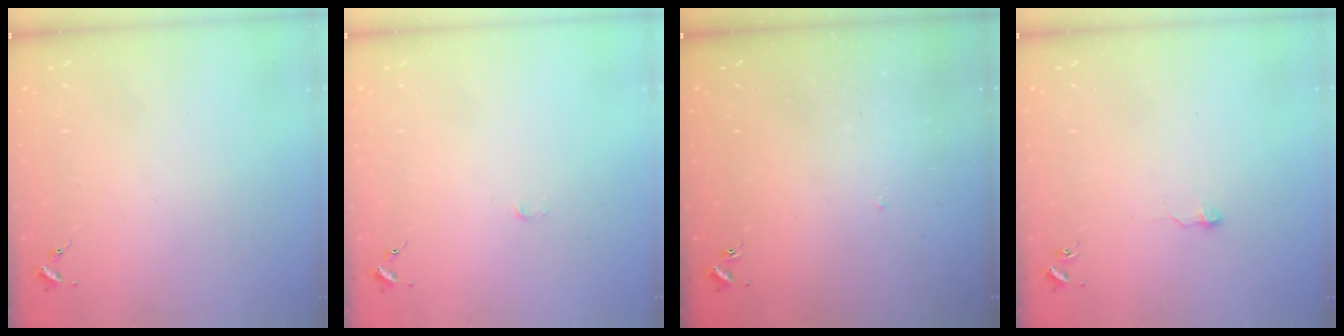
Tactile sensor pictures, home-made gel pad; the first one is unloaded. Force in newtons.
{"total": 2.3, "press": 2.3, "slide": 0.3}
{"total": 1.2, "press": 1.2, "slide": 0.1}
{"total": 4.1, "press": 4.1, "slide": 0.5}